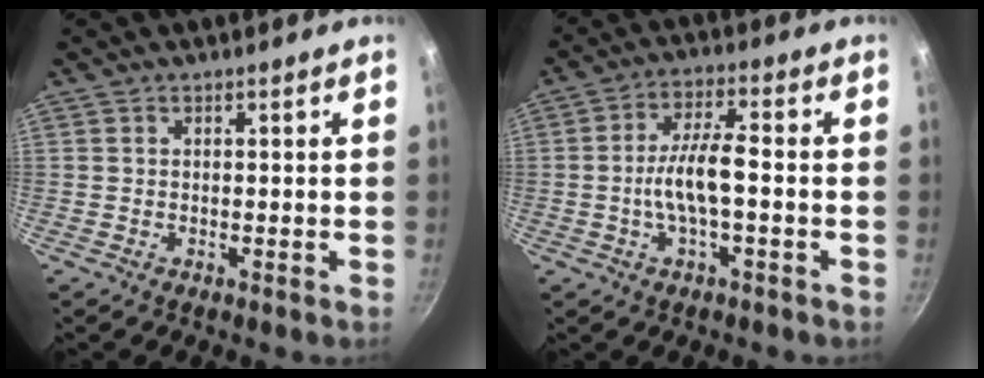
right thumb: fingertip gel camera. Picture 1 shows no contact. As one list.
[{"total": 8.1, "force": [-1.5, 2.4, 7.6], "torque": [-0.145, 0.026, -0.032]}]